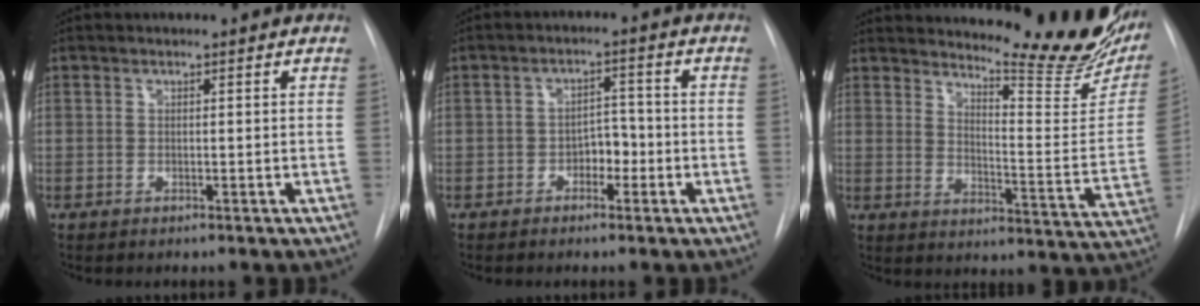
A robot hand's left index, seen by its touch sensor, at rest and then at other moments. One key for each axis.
{"total": 3.3, "fx": -1.5, "fy": 2.1, "fz": 2.2, "tx": -0.025, "ty": 0.010, "tz": -0.027}
{"total": 22.9, "fx": 19.8, "fy": 3.6, "fz": 10.9, "tx": -0.148, "ty": -0.098, "tz": 0.238}